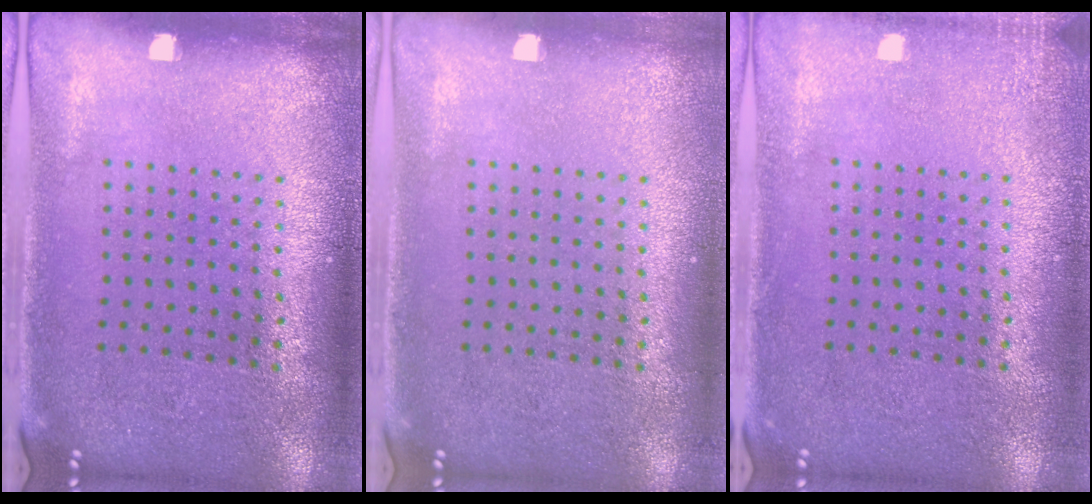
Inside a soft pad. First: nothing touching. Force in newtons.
{"total": 0.0}
{"total": 1.4, "press": 1.4, "slide": 0.2}